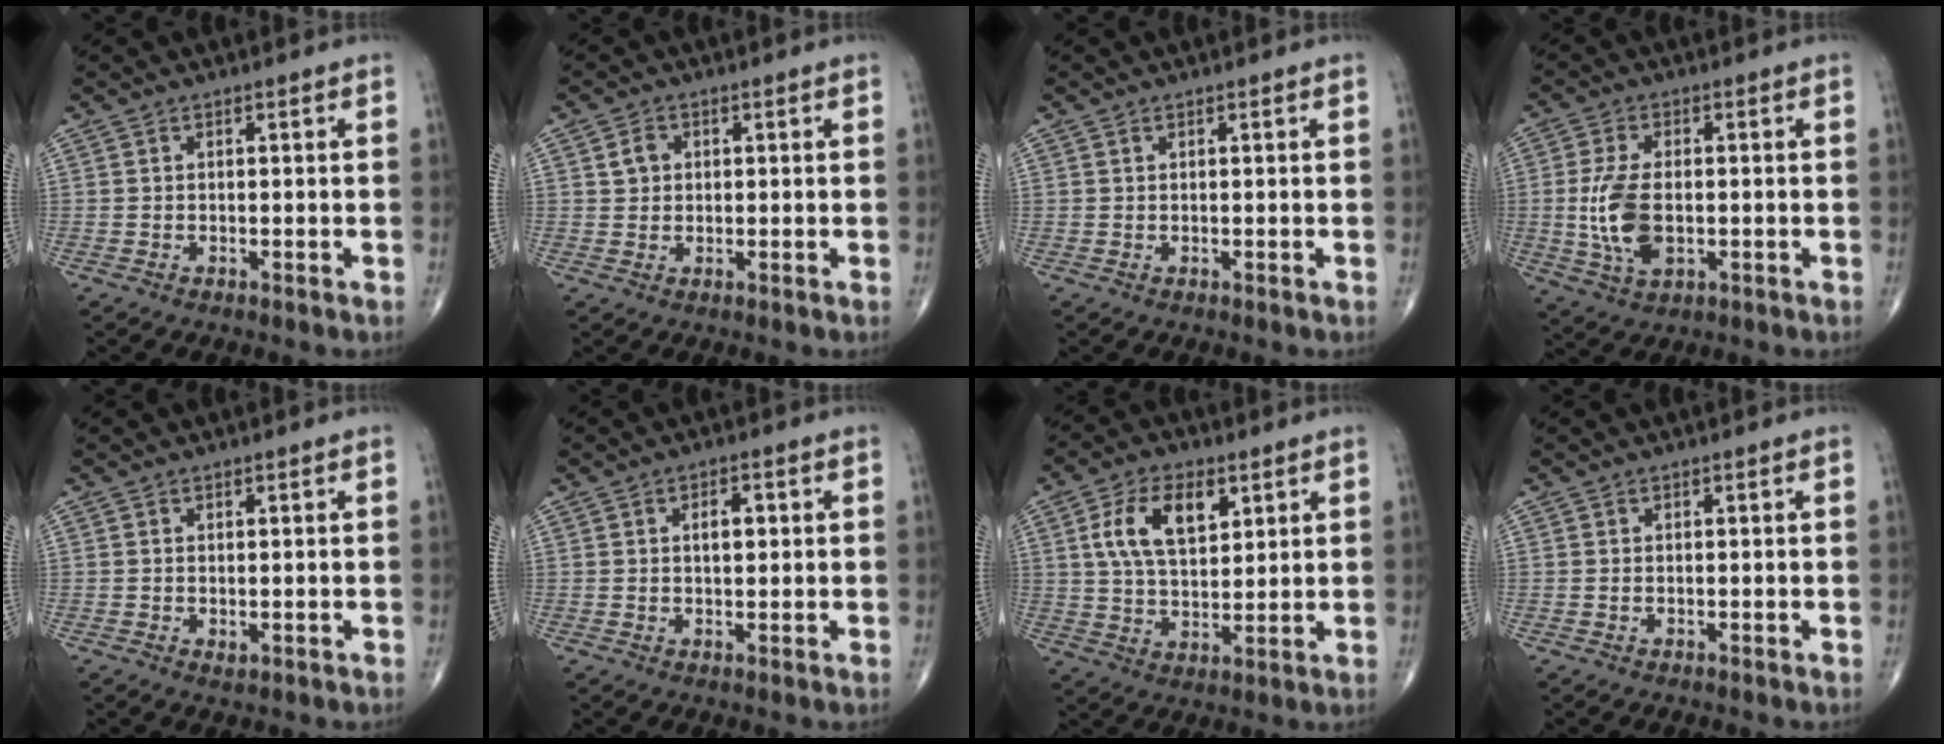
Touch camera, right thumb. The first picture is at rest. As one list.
[{"total": 2.7, "force": [0.7, 2.3, 1.3], "torque": [-0.011, 0.001, 0.012]}, {"total": 0.0}, {"total": 9.6, "force": [-0.8, 5.1, 8.0], "torque": [-0.167, -0.003, -0.010]}, {"total": 1.0, "force": [-0.2, 0.6, 0.8], "torque": [-0.009, -0.003, -0.001]}, {"total": 3.1, "force": [0.7, 1.7, 2.6], "torque": [-0.031, 0.002, 0.008]}, {"total": 11.5, "force": [4.2, 6.3, 8.7], "torque": [-0.141, -0.010, 0.079]}, {"total": 0.0}]